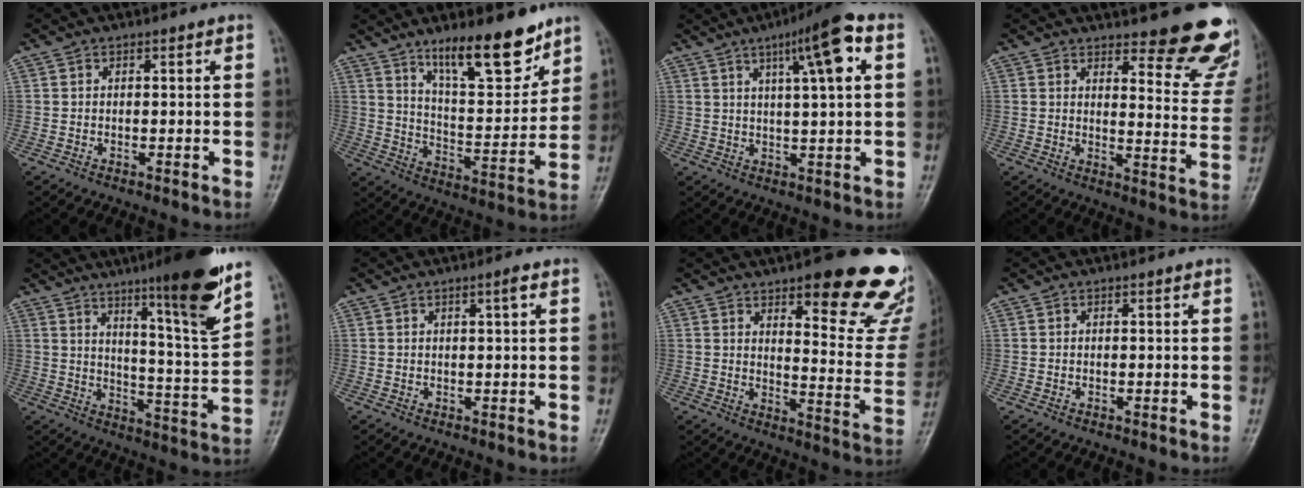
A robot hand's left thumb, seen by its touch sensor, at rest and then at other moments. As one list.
[{"total": 16.1, "force": [11.3, 4.8, 10.4], "torque": [-0.126, -0.079, 0.193]}, {"total": 11.4, "force": [4.3, 1.7, 10.4], "torque": [-0.161, 0.006, 0.064]}, {"total": 16.7, "force": [13.4, 4.9, 8.5], "torque": [-0.049, -0.109, 0.146]}, {"total": 17.1, "force": [10.9, 1.3, 13.1], "torque": [-0.175, -0.067, 0.168]}, {"total": 1.7, "force": [0.7, 0.1, 1.5], "torque": [-0.025, -0.001, 0.013]}, {"total": 24.2, "force": [15.0, 7.3, 17.5], "torque": [-0.176, -0.083, 0.192]}, {"total": 0.0}]